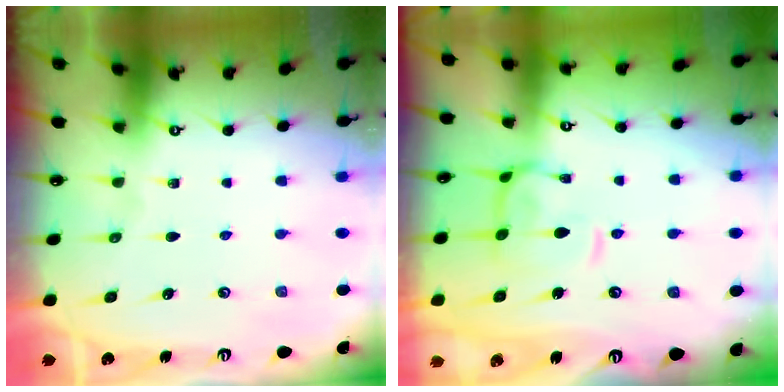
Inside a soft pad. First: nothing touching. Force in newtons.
{"total": 4.9, "press": 4.7, "slide": 1.2}